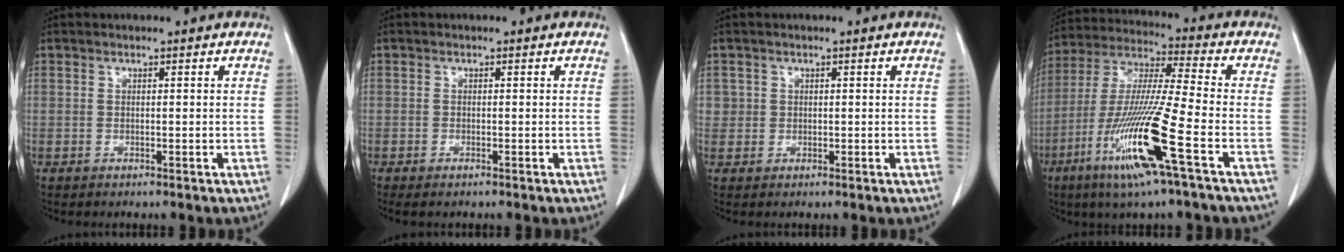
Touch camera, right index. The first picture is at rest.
{"total": 1.1, "force": [-0.9, 0.3, 0.7], "torque": [-0.013, -0.003, -0.010]}
{"total": 1.6, "force": [0.4, 1.6, 0.0], "torque": [0.015, 0.003, 0.002]}
{"total": 16.4, "force": [-7.0, -0.6, 14.9], "torque": [-0.311, -0.026, -0.136]}